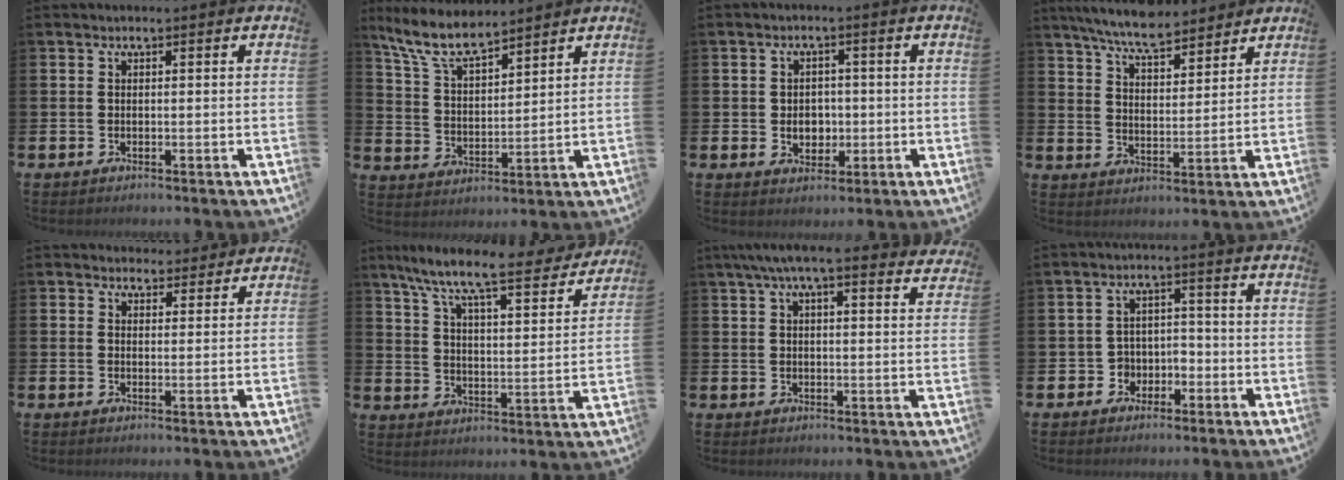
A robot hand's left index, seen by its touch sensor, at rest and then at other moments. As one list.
[{"total": 8.0, "force": [7.0, 1.7, 3.4], "torque": [-0.095, -0.027, 0.127]}, {"total": 3.2, "force": [-0.4, 2.8, 1.6], "torque": [-0.022, 0.001, -0.016]}, {"total": 7.5, "force": [7.0, 1.2, 2.5], "torque": [-0.067, -0.030, 0.126]}, {"total": 3.3, "force": [3.0, 1.3, -0.1], "torque": [0.005, -0.012, 0.055]}, {"total": 9.4, "force": [8.3, 1.1, 4.3], "torque": [-0.112, -0.057, 0.136]}, {"total": 6.5, "force": [5.7, 0.9, 3.0], "torque": [-0.059, -0.015, 0.101]}, {"total": 3.2, "force": [-1.9, 2.6, 0.2], "torque": [-0.024, 0.008, -0.044]}]